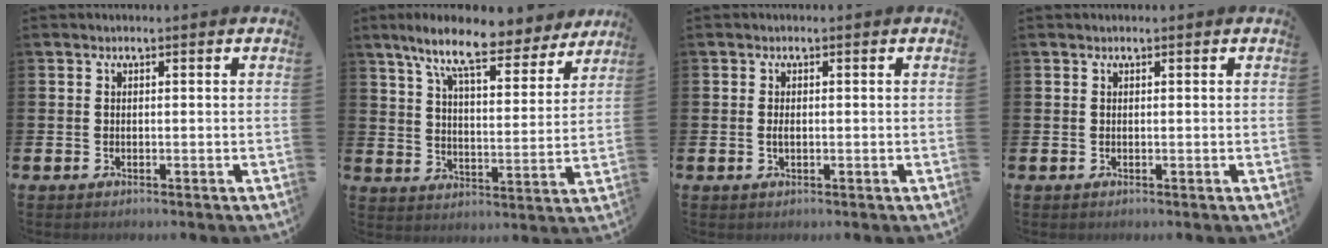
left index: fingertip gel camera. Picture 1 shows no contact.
{"total": 11.2, "force": [9.3, 2.4, 5.8], "torque": [-0.130, -0.043, 0.160]}
{"total": 0.9, "force": [-0.1, 0.4, 0.8], "torque": [-0.008, 0.000, -0.005]}
{"total": 0.0}